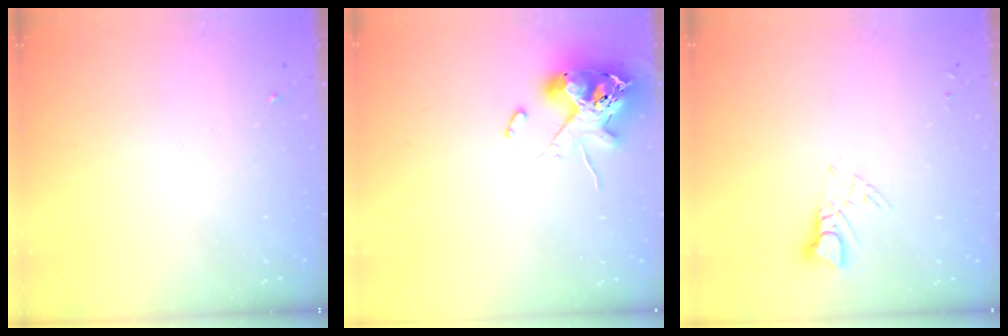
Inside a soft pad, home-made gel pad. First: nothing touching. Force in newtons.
{"total": 12.5, "press": 12.3, "slide": 2.0}
{"total": 3.8, "press": 3.8, "slide": 0.2}